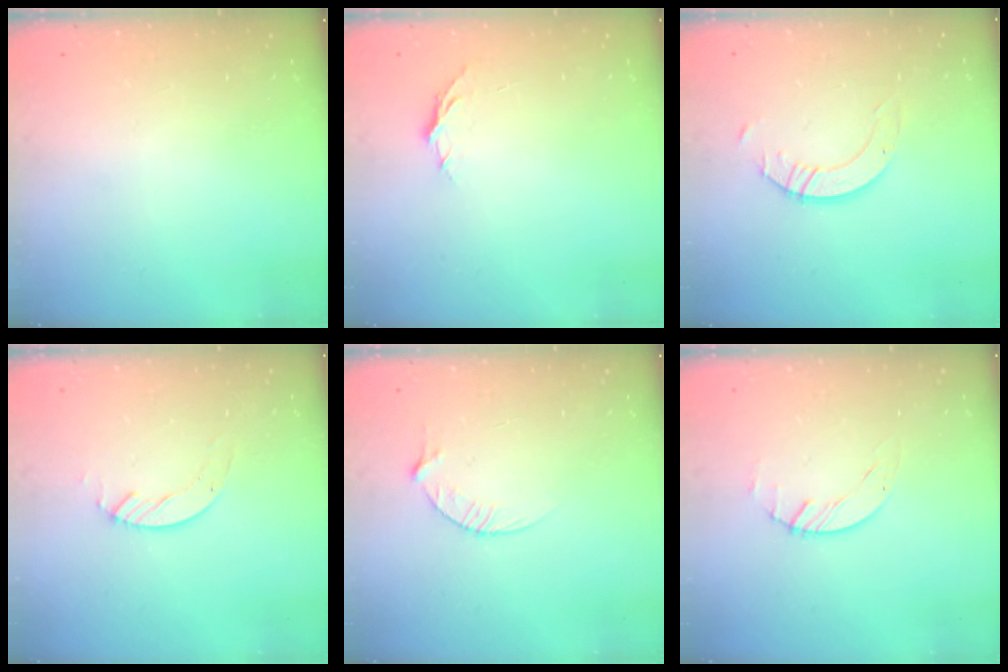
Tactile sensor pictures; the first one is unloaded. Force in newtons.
{"total": 3.7, "press": 3.6, "slide": 0.4}
{"total": 4.8, "press": 4.7, "slide": 0.4}
{"total": 3.5, "press": 3.5, "slide": 0.4}
{"total": 4.5, "press": 4.5, "slide": 0.5}
{"total": 0.8, "press": 0.8, "slide": 0.2}